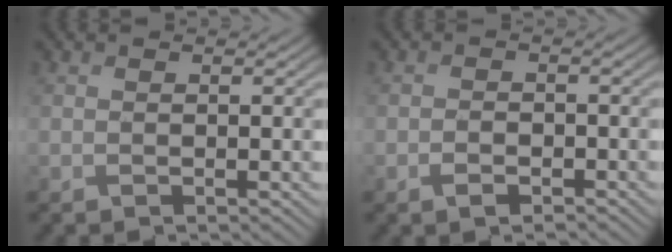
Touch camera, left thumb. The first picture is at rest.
{"total": 2.0, "force": [-1.2, 1.1, 1.1], "torque": [-0.020, 0.000, -0.023]}